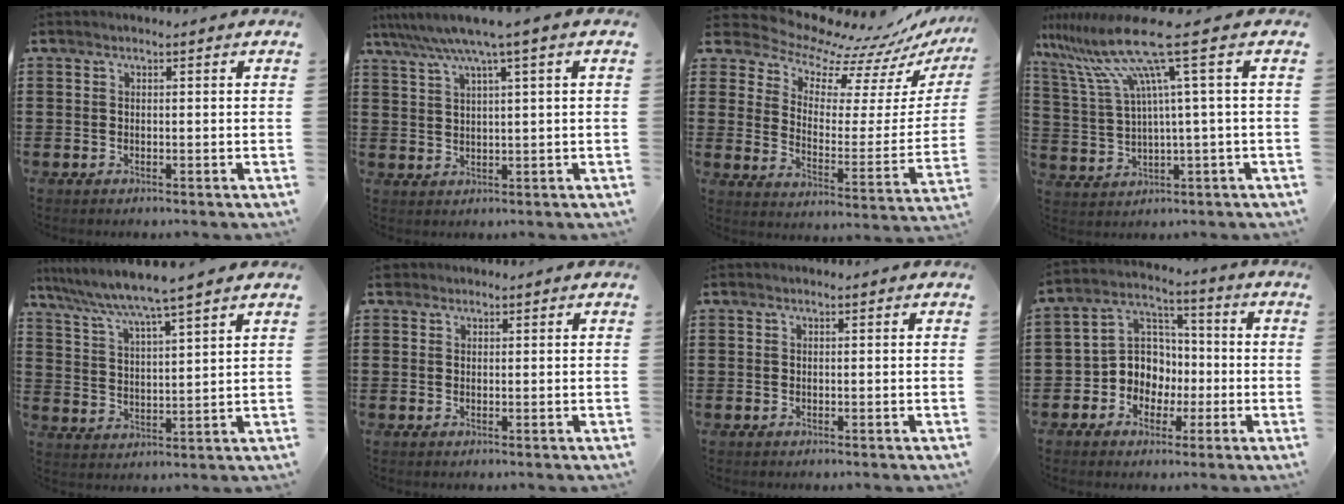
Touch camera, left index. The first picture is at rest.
{"total": 5.0, "force": [2.9, -0.3, 4.0], "torque": [-0.085, -0.008, 0.047]}
{"total": 10.0, "force": [9.0, 3.2, 3.1], "torque": [-0.077, -0.082, 0.148]}
{"total": 11.5, "force": [5.2, 0.5, 10.2], "torque": [-0.241, -0.028, 0.071]}
{"total": 5.7, "force": [4.9, -1.0, 2.6], "torque": [-0.071, -0.033, 0.079]}
{"total": 1.1, "force": [0.9, 0.7, 0.1], "torque": [-0.005, 0.006, 0.016]}
{"total": 0.0}
{"total": 7.2, "force": [-2.1, 6.7, 1.8], "torque": [-0.065, 0.007, -0.042]}